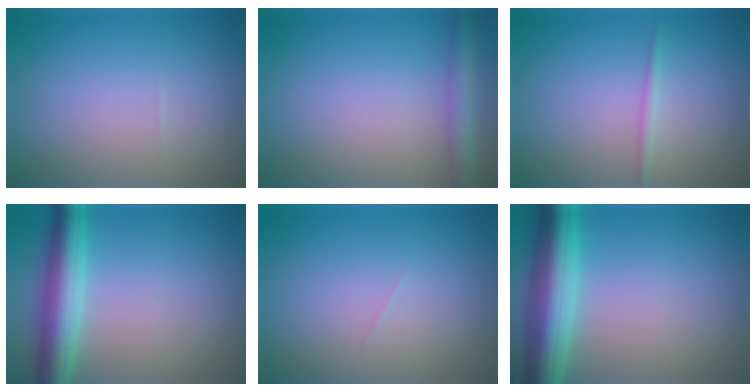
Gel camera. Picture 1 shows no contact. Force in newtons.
{"total": 2.7, "press": 2.7, "slide": 0.1}
{"total": 0.8, "press": 0.8, "slide": 0.1}
{"total": 5.7, "press": 5.7, "slide": 0.3}
{"total": 0.0}
{"total": 7.7, "press": 7.7, "slide": 0.3}